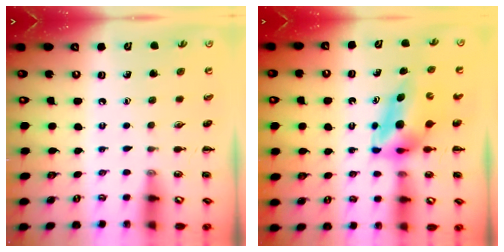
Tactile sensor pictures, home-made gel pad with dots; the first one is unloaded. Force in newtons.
{"total": 5.3, "press": 5.2, "slide": 0.9}